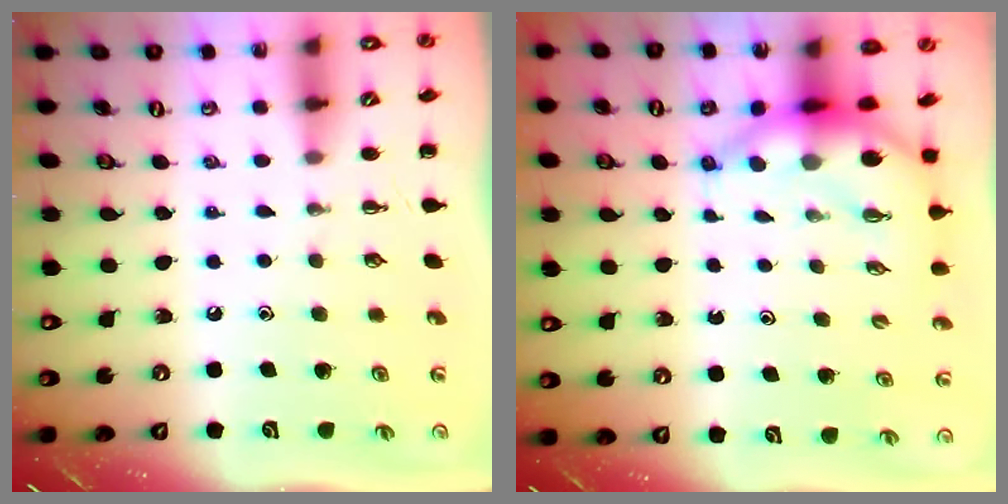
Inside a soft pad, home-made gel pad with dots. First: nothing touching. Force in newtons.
{"total": 7.0, "press": 6.9, "slide": 1.2}